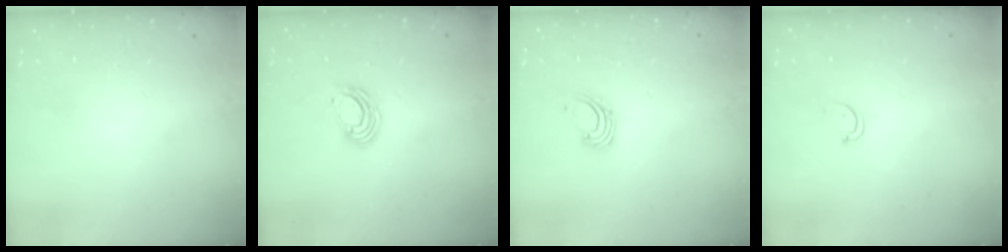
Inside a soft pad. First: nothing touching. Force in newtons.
{"total": 6.5, "press": 6.5, "slide": 0.6}
{"total": 2.3, "press": 2.3, "slide": 0.2}
{"total": 3.1, "press": 3.1, "slide": 0.2}